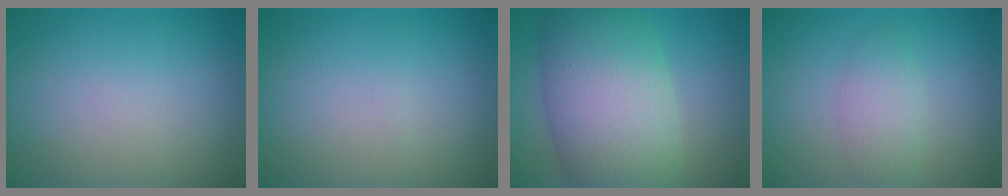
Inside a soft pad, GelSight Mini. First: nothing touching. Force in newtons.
{"total": 0.0}
{"total": 11.8, "press": 11.8, "slide": 0.5}
{"total": 2.5, "press": 2.5, "slide": 0.0}